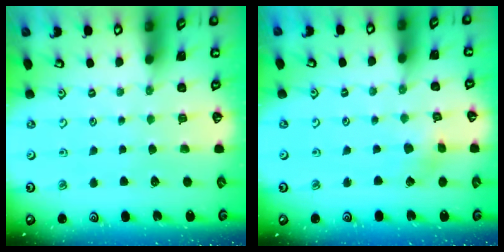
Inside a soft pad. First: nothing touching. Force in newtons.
{"total": 2.5, "press": 2.5, "slide": 0.3}